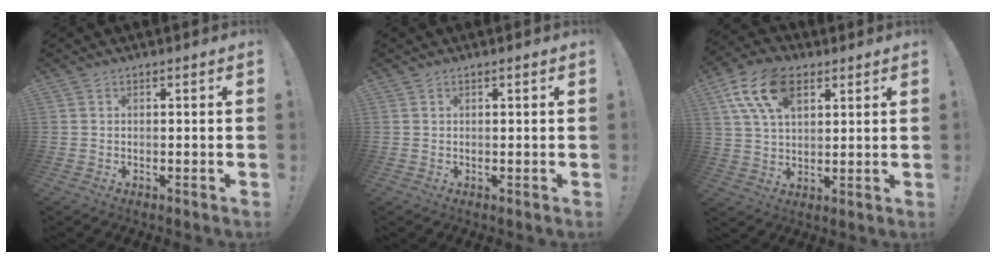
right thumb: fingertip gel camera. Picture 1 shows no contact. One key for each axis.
{"total": 0.7, "fx": 0.4, "fy": -0.2, "fz": 0.5, "tx": -0.004, "ty": -0.004, "tz": 0.005}
{"total": 14.8, "fx": 7.0, "fy": 8.7, "fz": 9.6, "tx": -0.177, "ty": -0.016, "tz": 0.128}